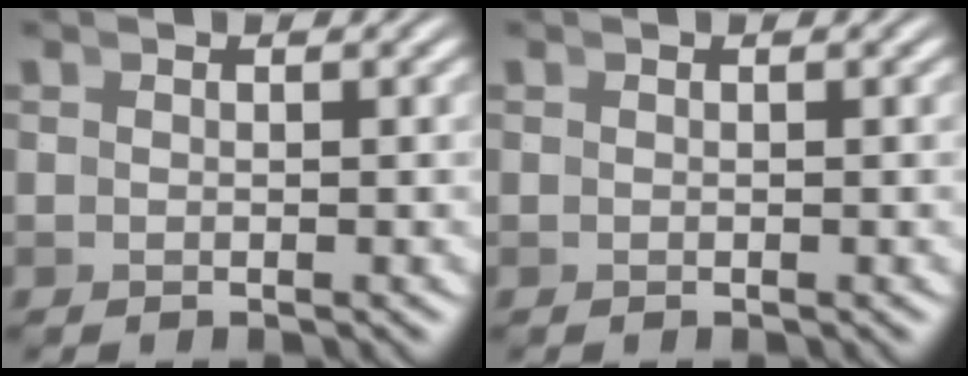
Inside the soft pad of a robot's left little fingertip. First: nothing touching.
{"total": 0.0}